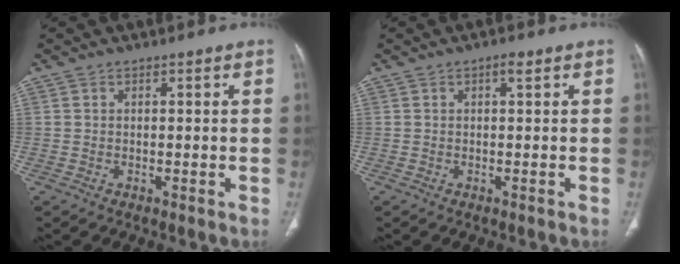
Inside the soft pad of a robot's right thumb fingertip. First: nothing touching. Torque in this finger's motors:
{"motor_torque": [1.12, 0.72, 0.22, -0.68, 0.00]}